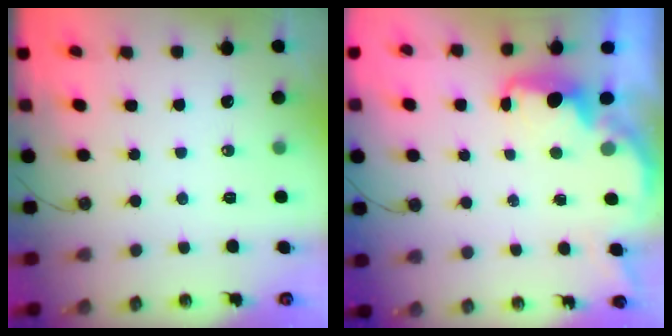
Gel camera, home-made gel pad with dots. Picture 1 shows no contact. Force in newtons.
{"total": 2.3, "press": 2.1, "slide": 0.9}